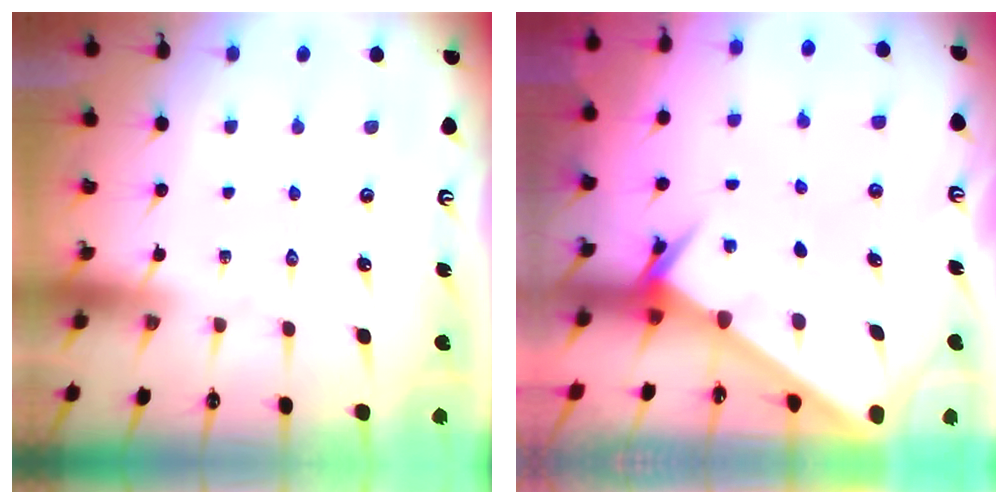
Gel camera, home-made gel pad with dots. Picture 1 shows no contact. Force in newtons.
{"total": 2.6, "press": 2.6, "slide": 0.3}